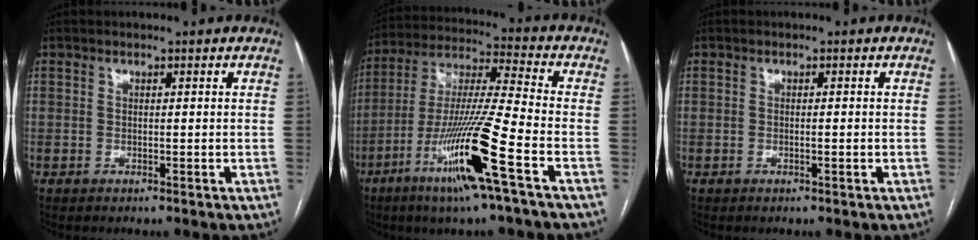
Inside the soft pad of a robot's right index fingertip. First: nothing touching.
{"total": 16.8, "force": [-7.4, -0.9, 15.0], "torque": [-0.302, -0.023, -0.141]}
{"total": 0.9, "force": [-0.3, 0.0, 0.9], "torque": [-0.016, 0.000, -0.002]}